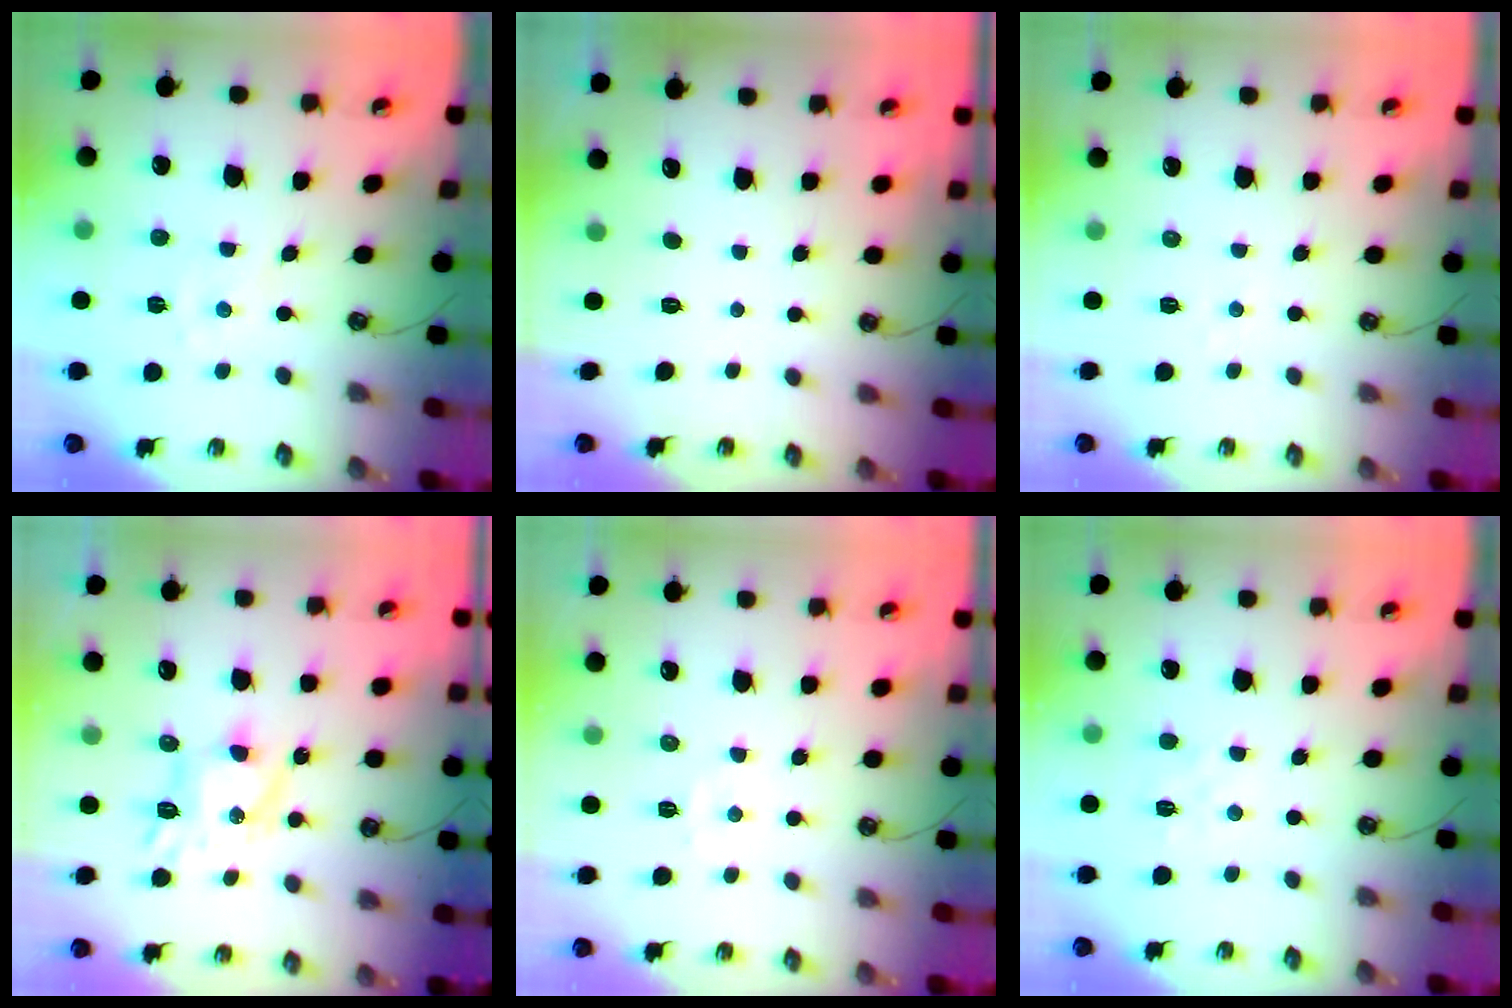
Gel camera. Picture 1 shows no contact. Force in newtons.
{"total": 0.0}
{"total": 2.9, "press": 2.9, "slide": 0.3}
{"total": 7.6, "press": 7.6, "slide": 0.6}
{"total": 4.8, "press": 4.8, "slide": 0.6}
{"total": 2.1, "press": 2.1, "slide": 0.5}